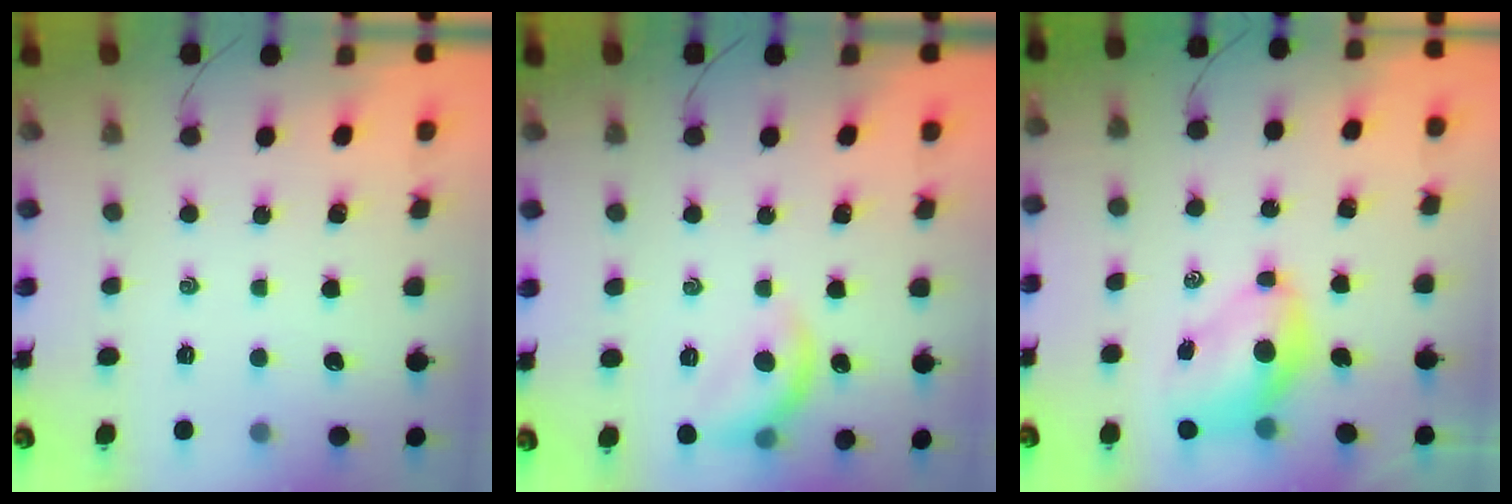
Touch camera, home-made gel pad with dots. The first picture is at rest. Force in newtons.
{"total": 11.0, "press": 11.0, "slide": 0.1}
{"total": 7.5, "press": 7.3, "slide": 1.6}